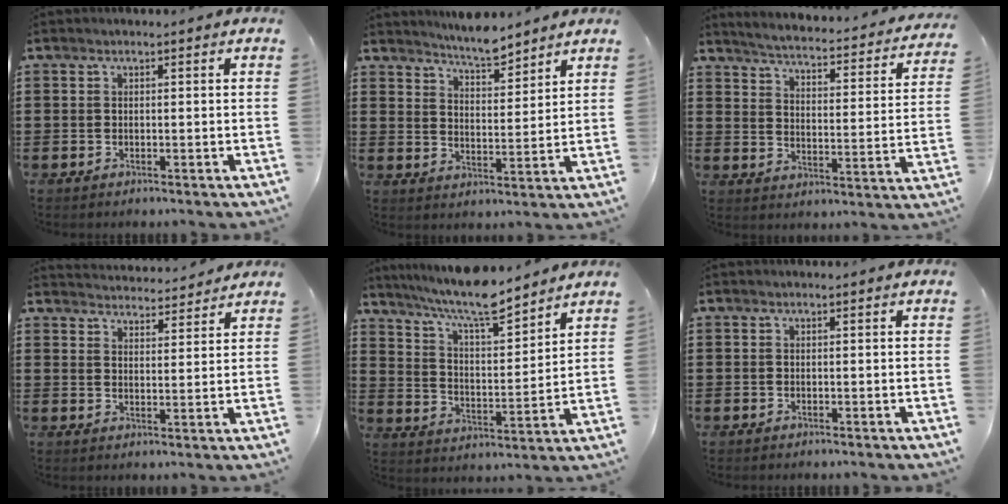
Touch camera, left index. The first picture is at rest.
{"total": 4.9, "force": [4.8, 0.3, 1.0], "torque": [-0.036, -0.022, 0.088]}
{"total": 3.0, "force": [2.9, -0.3, 0.9], "torque": [-0.039, -0.032, 0.038]}
{"total": 3.7, "force": [3.7, 0.1, 0.0], "torque": [-0.014, -0.021, 0.066]}
{"total": 8.9, "force": [7.8, 1.0, 4.1], "torque": [-0.099, -0.041, 0.135]}
{"total": 0.0}